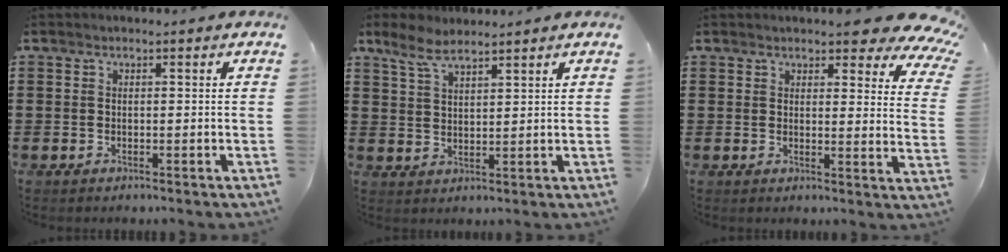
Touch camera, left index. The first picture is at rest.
{"total": 4.7, "force": [3.6, 1.4, 2.6], "torque": [-0.061, 0.000, 0.067]}
{"total": 5.5, "force": [4.6, 1.3, 2.6], "torque": [-0.045, -0.021, 0.078]}